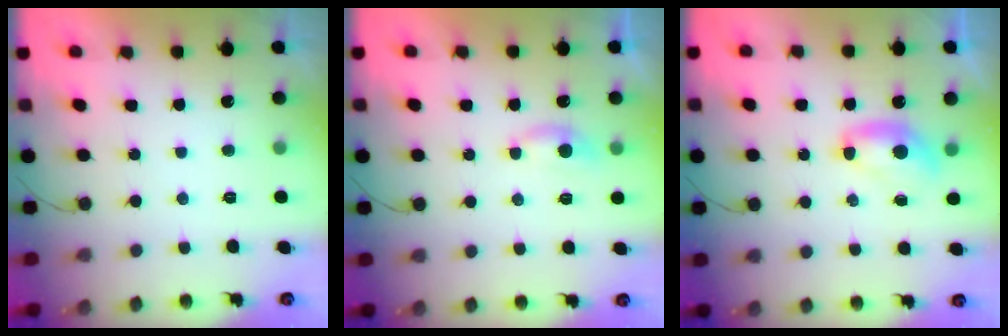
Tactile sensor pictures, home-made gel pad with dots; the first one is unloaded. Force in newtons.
{"total": 5.0, "press": 4.9, "slide": 0.4}
{"total": 6.9, "press": 6.9, "slide": 0.4}